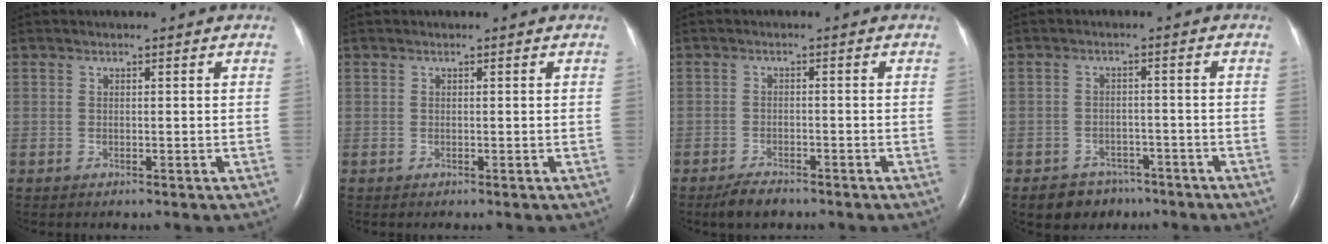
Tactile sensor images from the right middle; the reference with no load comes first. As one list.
[{"total": 0.0}, {"total": 3.1, "force": [-2.5, 1.0, 1.6], "torque": [-0.037, -0.004, -0.041]}, {"total": 5.4, "force": [-4.0, 3.5, 0.8], "torque": [-0.011, 0.007, -0.056]}]